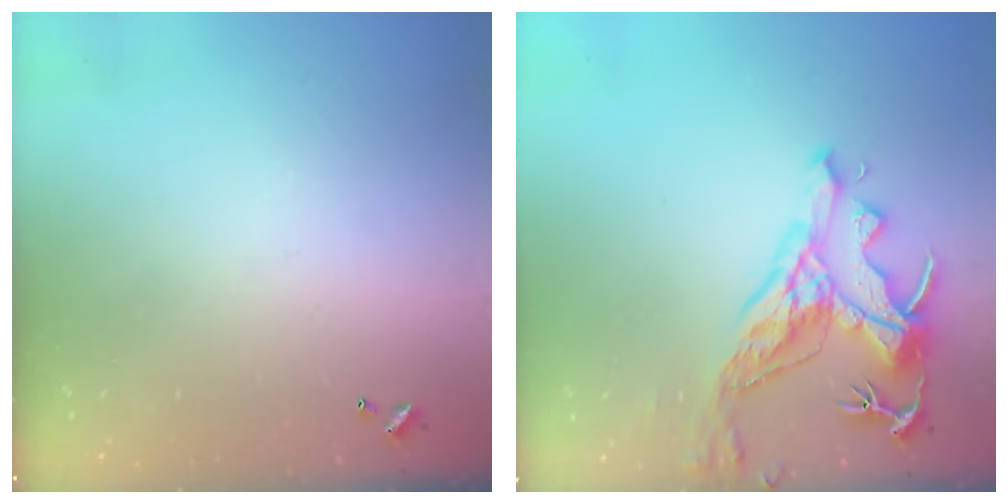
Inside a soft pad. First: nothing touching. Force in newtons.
{"total": 7.8, "press": 7.7, "slide": 1.4}